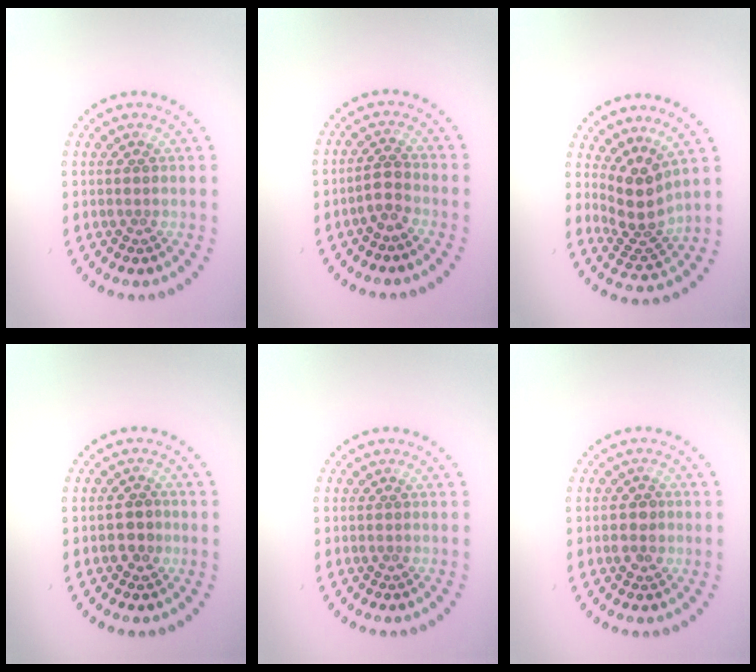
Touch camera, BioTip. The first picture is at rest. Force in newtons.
{"total": 1.7, "press": 1.5, "slide": 0.8}
{"total": 3.6, "press": 2.7, "slide": 2.4}
{"total": 1.9, "press": 1.8, "slide": 0.5}
{"total": 0.0}
{"total": 1.6, "press": 1.6, "slide": 0.2}